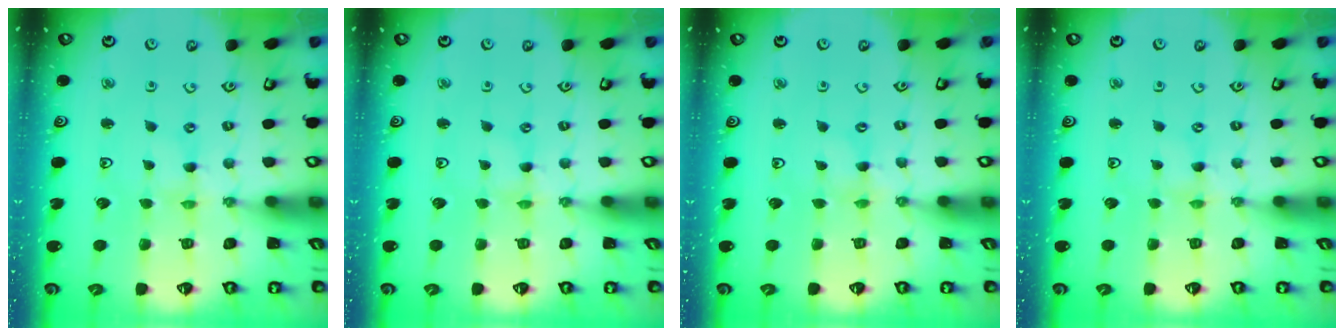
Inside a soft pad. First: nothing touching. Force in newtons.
{"total": 0.0}
{"total": 0.0}
{"total": 0.0}